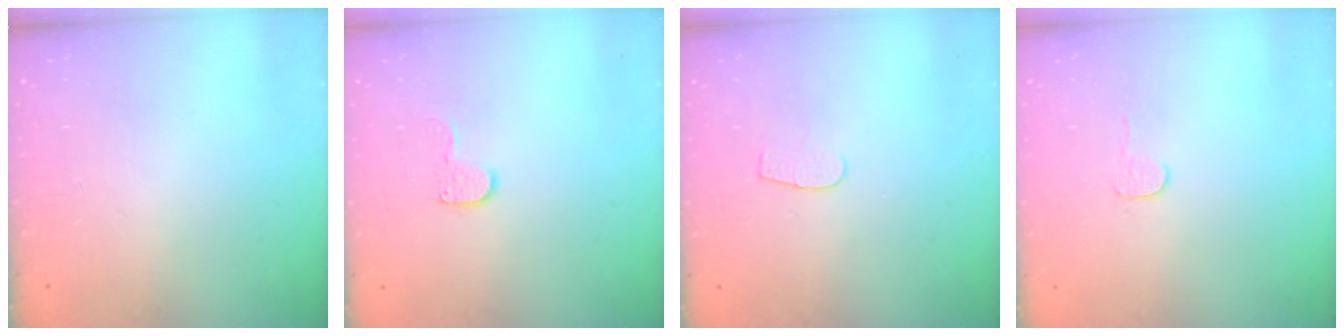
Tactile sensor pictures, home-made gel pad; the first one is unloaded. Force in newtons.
{"total": 5.5, "press": 5.5, "slide": 0.5}
{"total": 3.2, "press": 3.2, "slide": 0.3}
{"total": 3.0, "press": 3.0, "slide": 0.3}